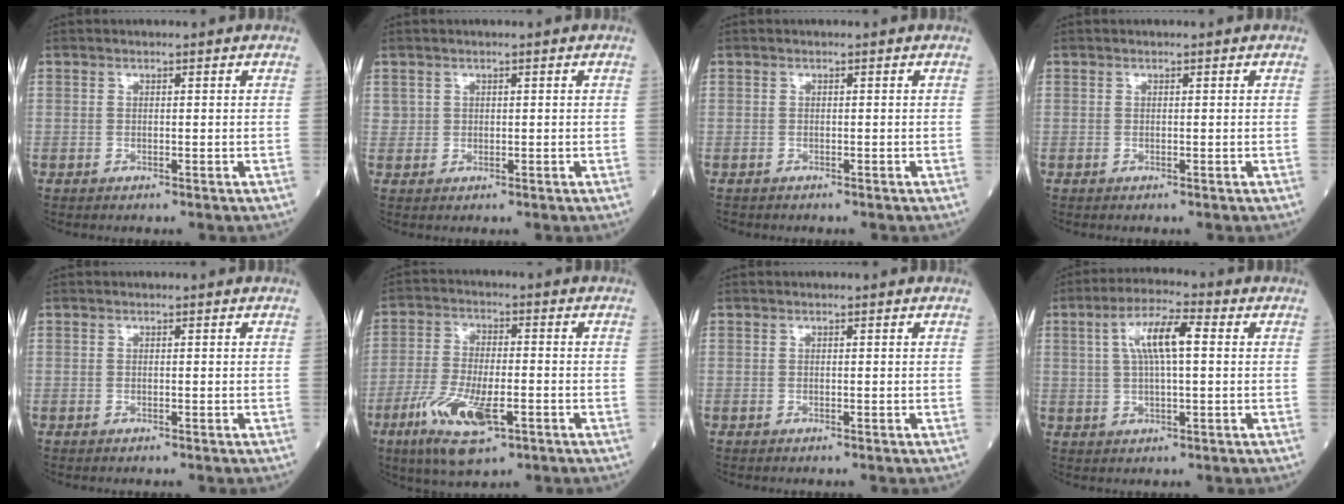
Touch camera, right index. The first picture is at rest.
{"total": 1.1, "force": [0.6, 0.9, 0.1], "torque": [0.010, 0.001, 0.007]}
{"total": 1.0, "force": [-0.8, 0.6, -0.1], "torque": [-0.010, 0.002, -0.016]}
{"total": 0.0}
{"total": 0.0}
{"total": 11.4, "force": [-5.0, 3.4, 9.6], "torque": [-0.195, -0.016, -0.085]}
{"total": 0.0}
{"total": 7.8, "force": [1.7, 1.6, 7.5], "torque": [-0.143, 0.019, 0.031]}